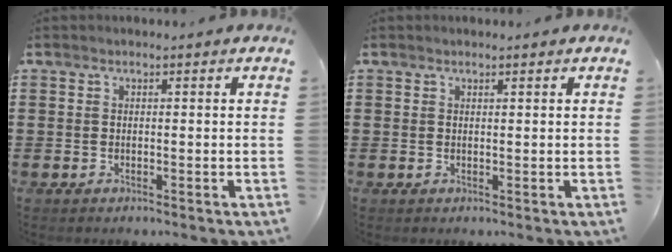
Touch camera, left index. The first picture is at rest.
{"total": 0.6, "force": [0.4, 0.0, 0.4], "torque": [-0.009, -0.001, 0.010]}